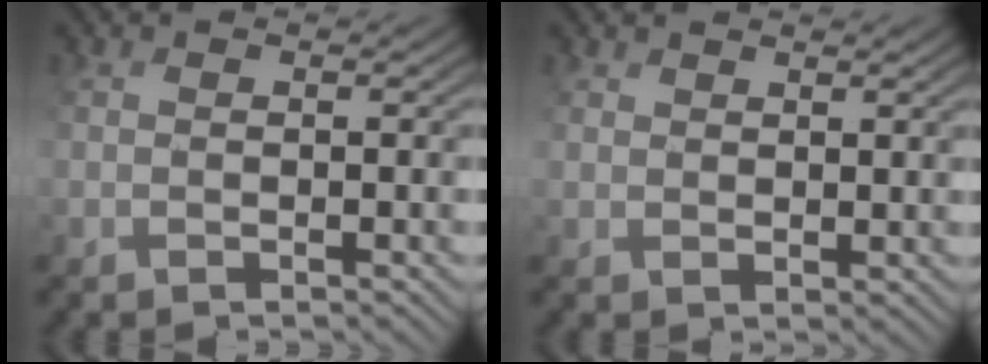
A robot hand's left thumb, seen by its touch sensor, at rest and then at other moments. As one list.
[{"total": 1.7, "force": [1.2, -0.3, -1.2], "torque": [0.013, 0.000, 0.028]}]